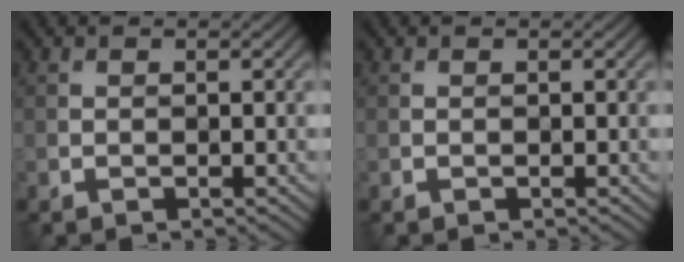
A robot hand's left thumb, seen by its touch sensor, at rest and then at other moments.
{"total": 0.0}